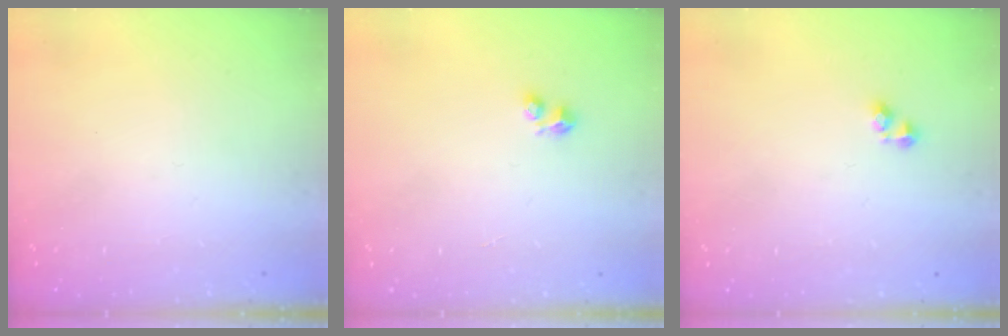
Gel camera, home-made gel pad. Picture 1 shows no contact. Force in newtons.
{"total": 2.9, "press": 2.8, "slide": 0.6}
{"total": 2.7, "press": 2.7, "slide": 0.4}